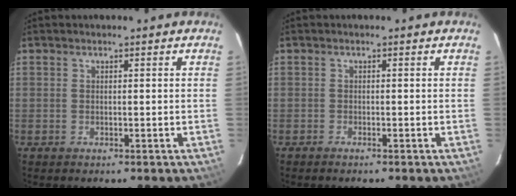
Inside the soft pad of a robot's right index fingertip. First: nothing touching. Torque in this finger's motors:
{"motor_torque": [0.03, 0.03, 0.04, 0.01]}